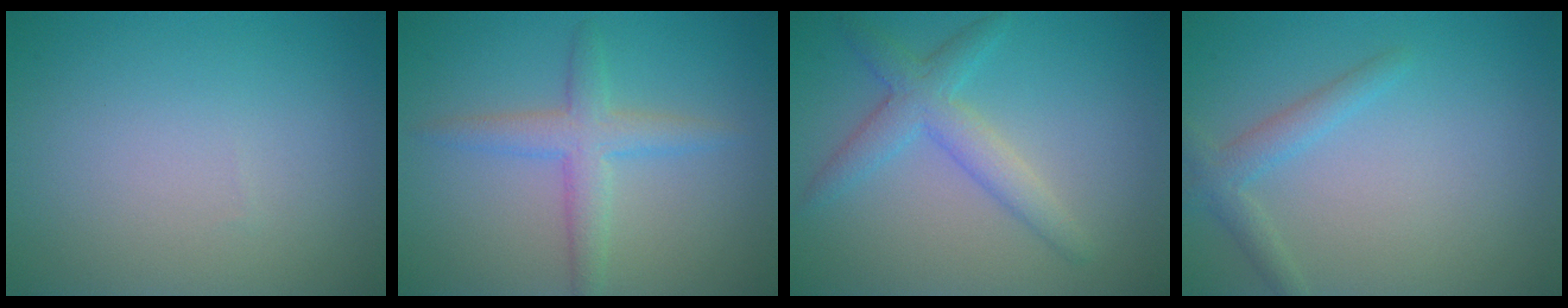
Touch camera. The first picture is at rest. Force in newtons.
{"total": 3.2, "press": 3.2, "slide": 0.1}
{"total": 3.4, "press": 3.4, "slide": 0.1}
{"total": 2.1, "press": 2.1, "slide": 0.1}